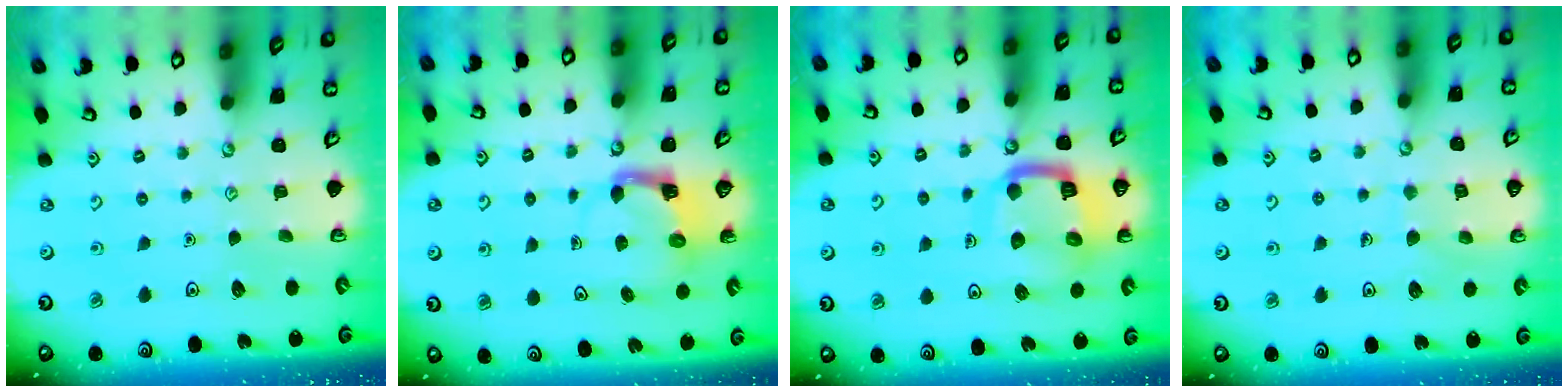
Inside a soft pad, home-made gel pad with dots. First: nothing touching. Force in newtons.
{"total": 3.9, "press": 3.9, "slide": 0.7}
{"total": 13.1, "press": 13.0, "slide": 1.6}
{"total": 5.7, "press": 5.7, "slide": 0.5}